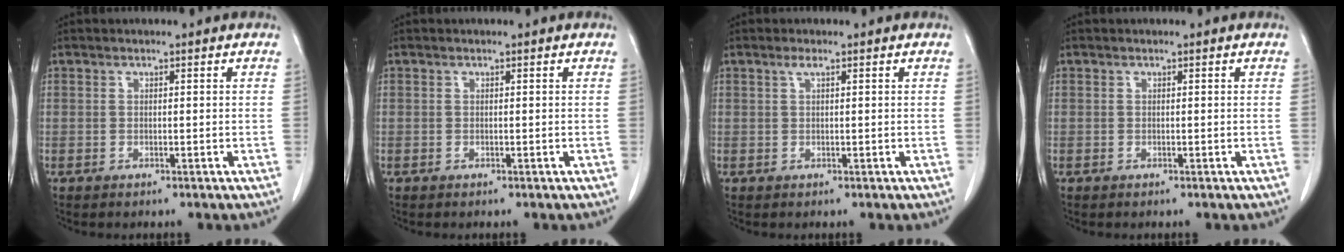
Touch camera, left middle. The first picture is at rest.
{"total": 0.0}
{"total": 1.0, "force": [0.6, 0.0, 0.8], "torque": [-0.020, 0.003, 0.012]}
{"total": 0.0}